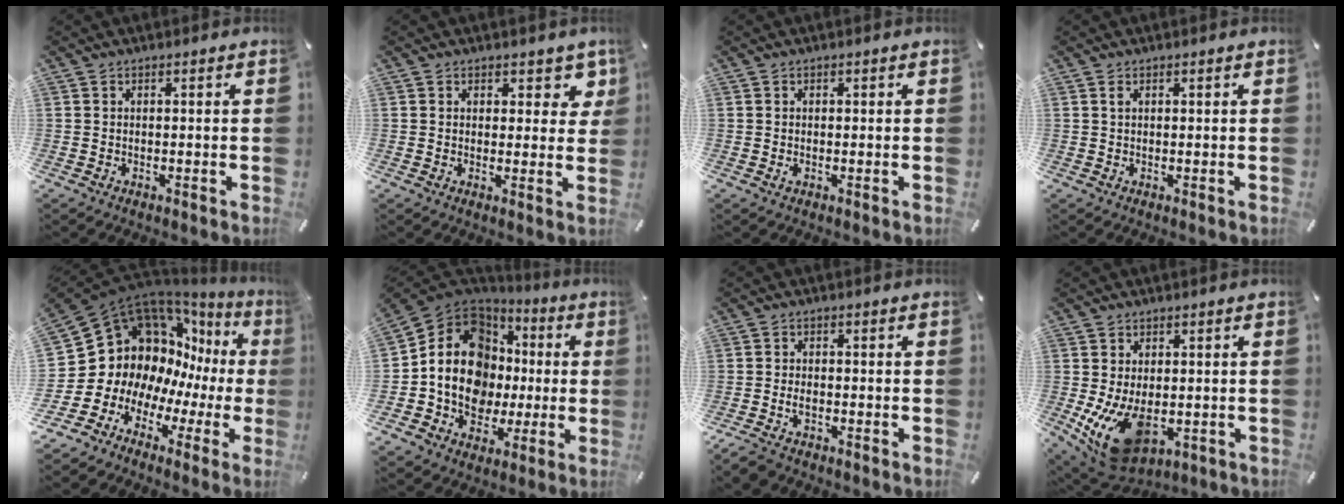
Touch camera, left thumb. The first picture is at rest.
{"total": 5.7, "force": [3.2, 3.7, 3.0], "torque": [-0.011, -0.018, 0.048]}
{"total": 0.7, "force": [-0.1, 0.5, 0.5], "torque": [-0.002, -0.003, -0.003]}
{"total": 0.8, "force": [0.3, 0.2, 0.7], "torque": [-0.013, 0.001, 0.006]}
{"total": 16.9, "force": [5.8, 14.1, 7.3], "torque": [-0.141, -0.104, 0.142]}
{"total": 16.4, "force": [-0.1, 13.5, 9.2], "torque": [-0.196, -0.013, -0.003]}
{"total": 3.1, "force": [-1.6, 1.8, 1.9], "torque": [-0.039, 0.006, -0.031]}
{"total": 12.7, "force": [-2.3, 8.1, 9.4], "torque": [-0.173, -0.005, -0.033]}